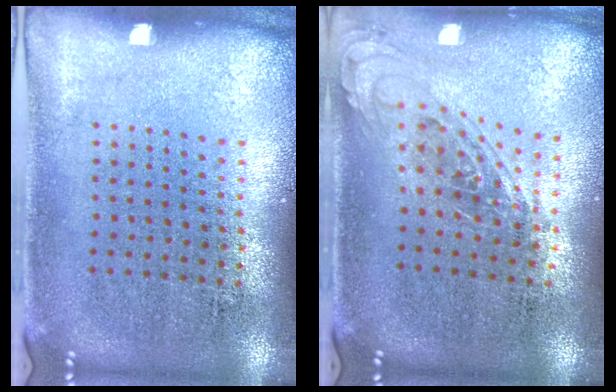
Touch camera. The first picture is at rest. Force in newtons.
{"total": 0.9, "press": 0.9, "slide": 0.3}